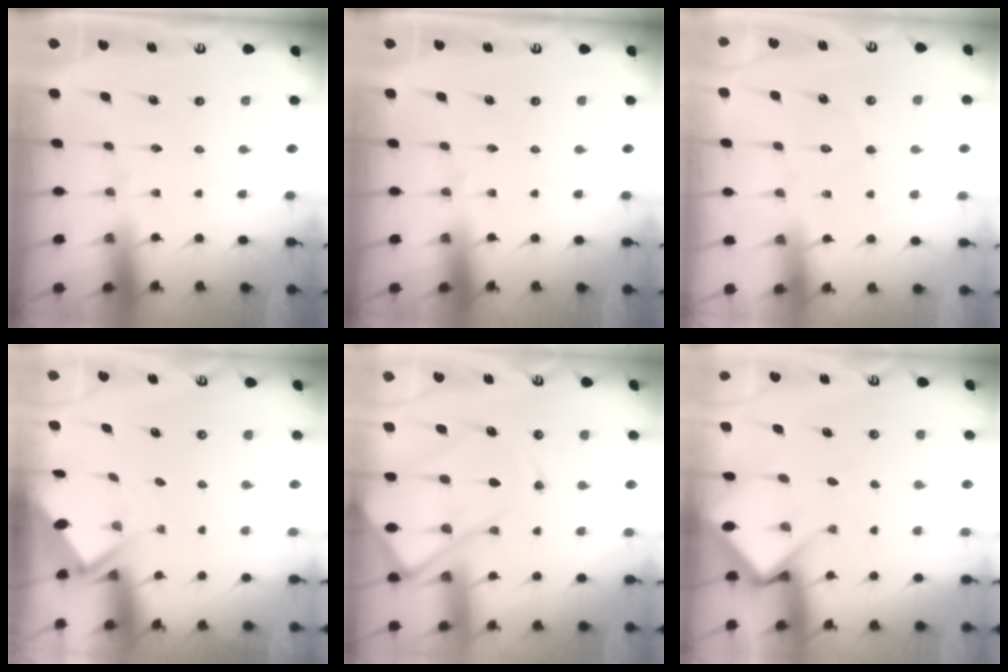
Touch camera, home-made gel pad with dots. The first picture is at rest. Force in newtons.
{"total": 0.0}
{"total": 5.2, "press": 5.2, "slide": 0.4}
{"total": 2.9, "press": 2.8, "slide": 0.4}
{"total": 18.5, "press": 18.3, "slide": 2.1}
{"total": 8.5, "press": 8.4, "slide": 0.8}